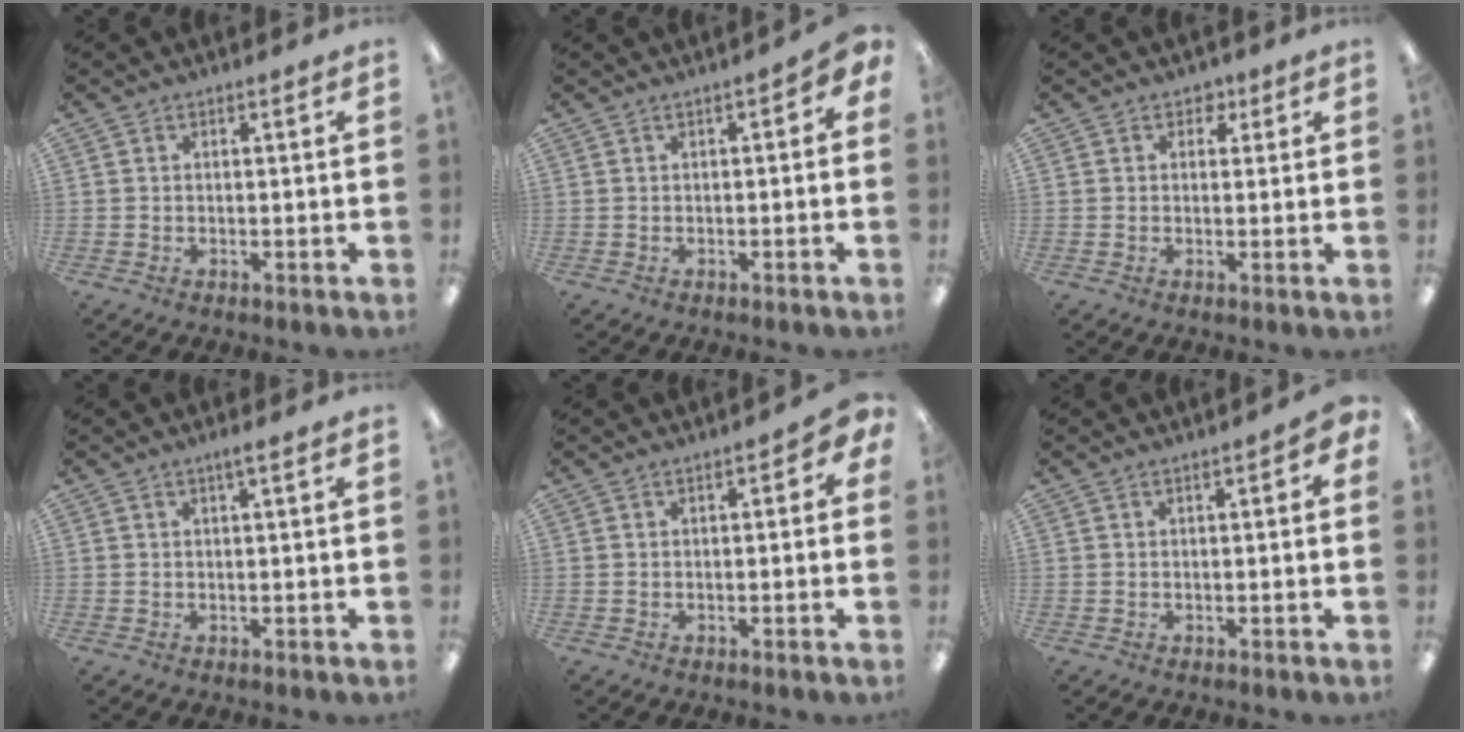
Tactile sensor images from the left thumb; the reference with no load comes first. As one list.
[{"total": 1.8, "force": [-0.5, 1.0, 1.3], "torque": [-0.025, 0.007, -0.011]}, {"total": 2.5, "force": [1.2, 2.1, 0.7], "torque": [0.008, -0.003, 0.018]}, {"total": 1.5, "force": [0.6, 0.1, 1.4], "torque": [-0.028, 0.002, 0.010]}, {"total": 2.1, "force": [-0.5, 1.3, 1.5], "torque": [-0.020, 0.005, -0.011]}, {"total": 1.3, "force": [-0.2, 0.7, 1.1], "torque": [-0.021, 0.004, -0.003]}]